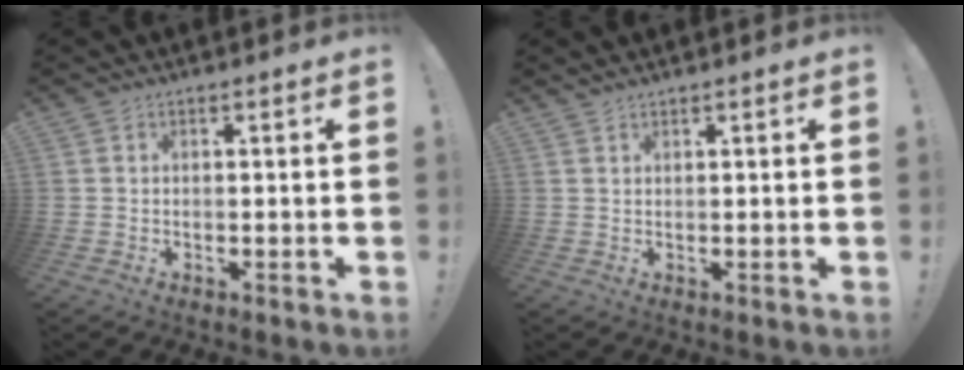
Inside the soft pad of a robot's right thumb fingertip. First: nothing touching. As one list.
[{"total": 0.9, "force": [0.9, 0.0, -0.1], "torque": [0.009, -0.001, 0.015]}]